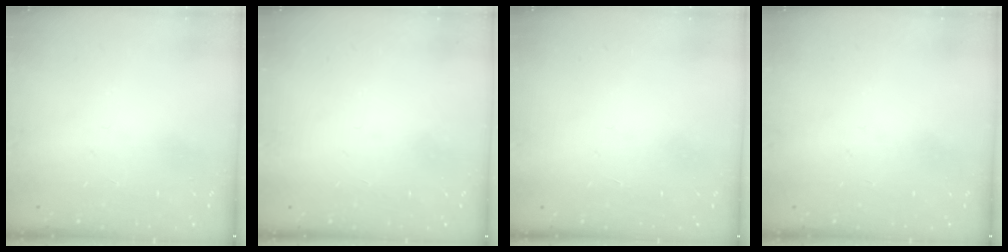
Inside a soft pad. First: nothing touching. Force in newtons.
{"total": 1.6, "press": 1.6, "slide": 0.1}
{"total": 1.7, "press": 1.6, "slide": 0.1}
{"total": 0.0}